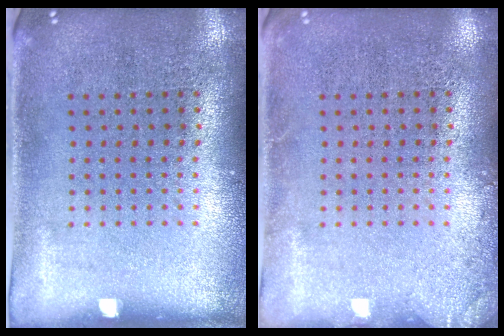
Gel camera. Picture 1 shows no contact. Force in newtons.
{"total": 1.2, "press": 1.2, "slide": 0.2}